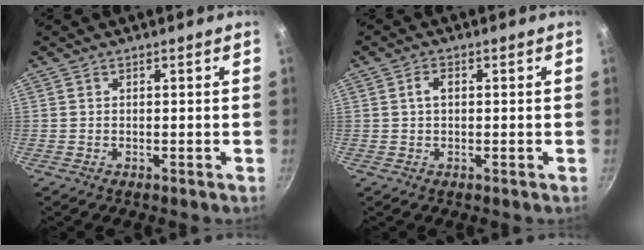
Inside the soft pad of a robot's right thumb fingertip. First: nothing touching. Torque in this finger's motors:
{"motor_torque": [0.03, 0.22, 0.46, -0.12, -0.03]}